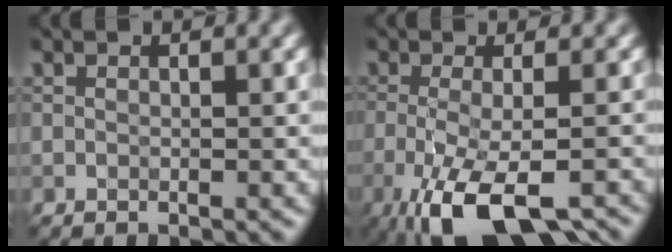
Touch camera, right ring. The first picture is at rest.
{"total": 8.5, "force": [-4.6, 2.8, 6.6], "torque": [-0.127, -0.018, -0.081]}